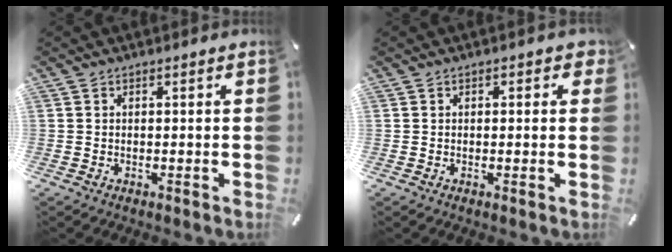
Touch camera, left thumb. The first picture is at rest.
{"total": 1.2, "force": [0.3, 0.9, 0.7], "torque": [0.003, 0.000, 0.000]}